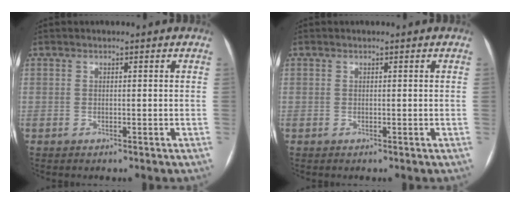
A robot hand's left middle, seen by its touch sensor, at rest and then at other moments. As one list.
[{"total": 0.0}]